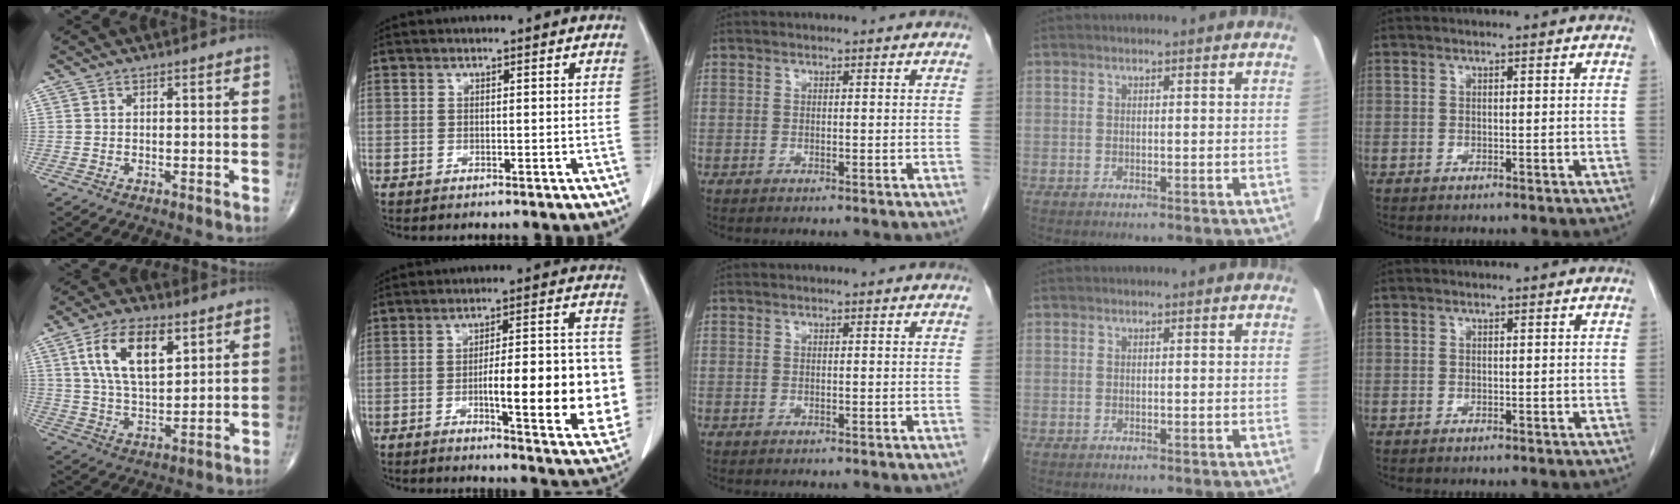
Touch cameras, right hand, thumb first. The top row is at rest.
{"thumb": {"total": 14.0, "force": [5.6, 6.9, 10.8], "torque": [-0.181, -0.015, 0.106]}, "index": {"total": 17.2, "force": [-2.9, 3.6, 16.5], "torque": [-0.188, 0.015, -0.029]}}